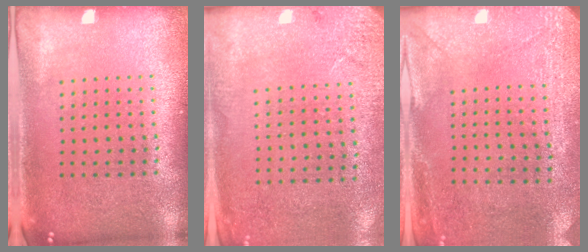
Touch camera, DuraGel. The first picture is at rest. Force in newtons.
{"total": 2.6, "press": 2.4, "slide": 1.1}
{"total": 2.9, "press": 2.3, "slide": 1.8}